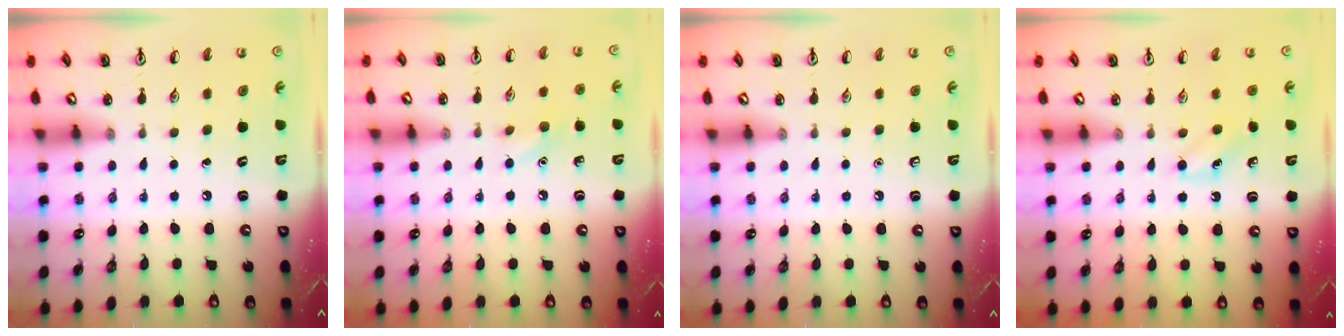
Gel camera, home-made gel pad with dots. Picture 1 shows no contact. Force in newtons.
{"total": 6.5, "press": 6.2, "slide": 1.9}
{"total": 0.0}
{"total": 3.3, "press": 3.2, "slide": 1.0}